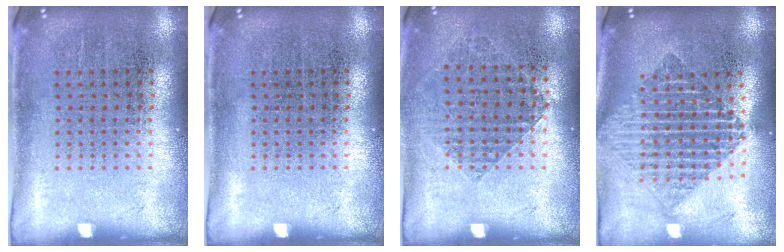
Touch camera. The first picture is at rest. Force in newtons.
{"total": 0.0}
{"total": 0.9, "press": 0.9, "slide": 0.2}
{"total": 1.9, "press": 1.6, "slide": 1.1}